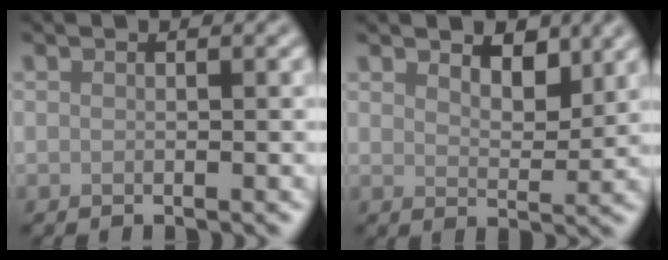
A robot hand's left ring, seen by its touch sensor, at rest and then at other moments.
{"total": 2.9, "force": [2.1, 1.2, 1.6], "torque": [-0.031, -0.005, 0.031]}